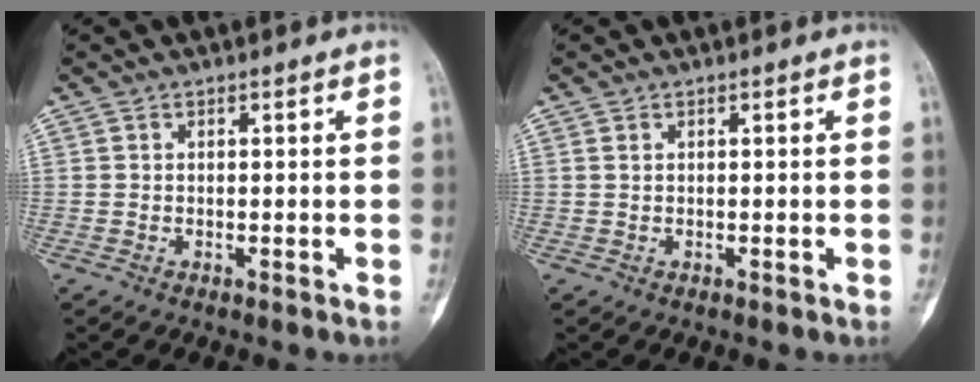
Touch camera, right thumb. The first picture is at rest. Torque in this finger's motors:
{"motor_torque": [0.09, -0.60, 0.15, 0.16, -0.08]}